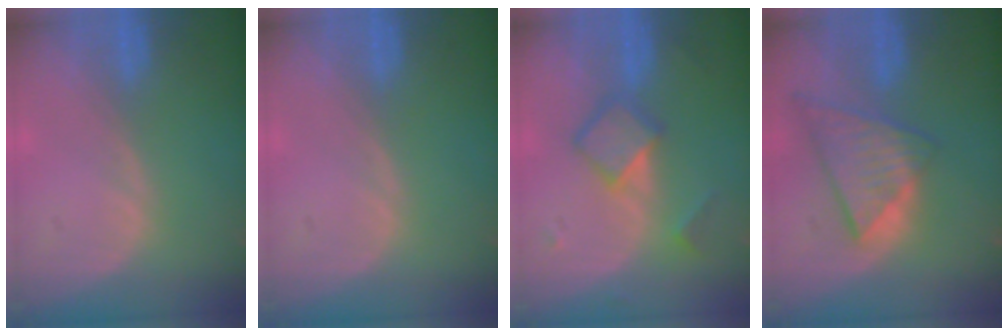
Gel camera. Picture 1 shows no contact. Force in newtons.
{"total": 0.0}
{"total": 5.4, "press": 5.4, "slide": 0.1}
{"total": 8.9, "press": 7.8, "slide": 4.5}